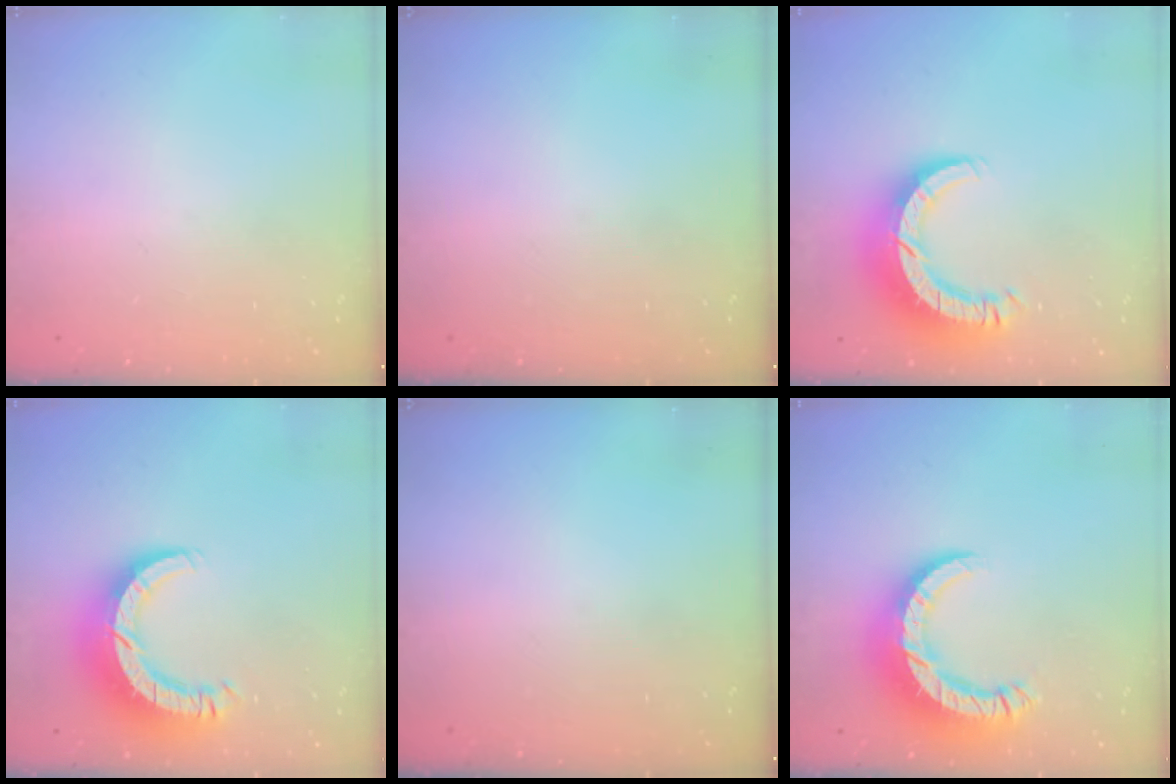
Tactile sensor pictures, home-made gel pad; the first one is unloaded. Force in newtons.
{"total": 0.0}
{"total": 11.5, "press": 11.5, "slide": 1.1}
{"total": 11.5, "press": 11.5, "slide": 1.1}
{"total": 0.0}
{"total": 12.7, "press": 12.7, "slide": 1.2}